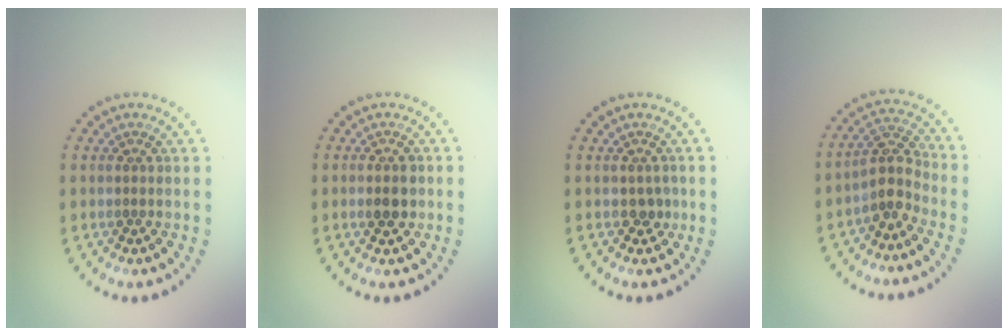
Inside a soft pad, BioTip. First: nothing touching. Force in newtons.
{"total": 2.4, "press": 2.4, "slide": 0.2}
{"total": 1.0, "press": 1.0, "slide": 0.3}
{"total": 3.0, "press": 2.4, "slide": 1.9}